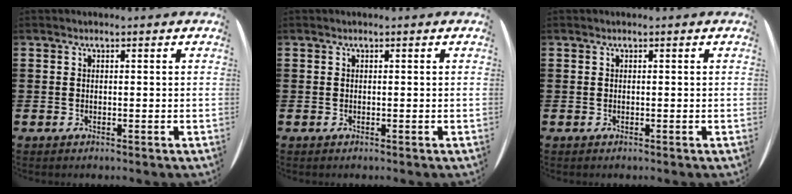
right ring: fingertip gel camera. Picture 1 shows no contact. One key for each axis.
{"total": 0.0}
{"total": 0.0}